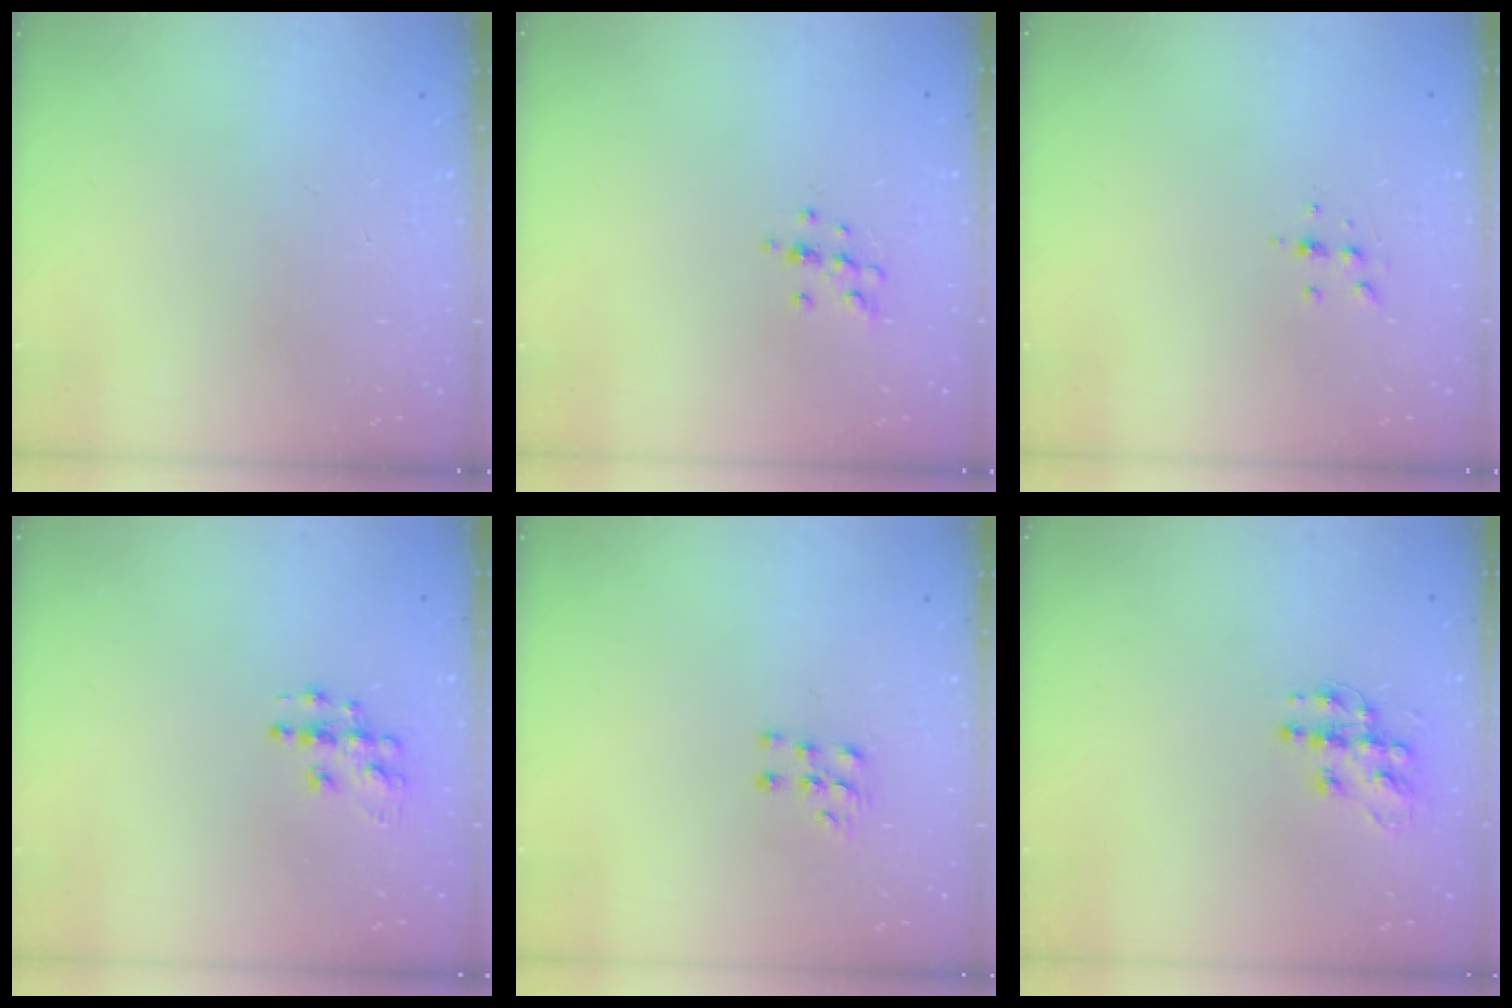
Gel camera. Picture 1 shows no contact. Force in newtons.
{"total": 6.5, "press": 6.2, "slide": 2.1}
{"total": 6.1, "press": 6.1, "slide": 0.7}
{"total": 7.9, "press": 7.9, "slide": 0.3}
{"total": 5.3, "press": 5.3, "slide": 0.4}
{"total": 10.8, "press": 10.8, "slide": 0.6}